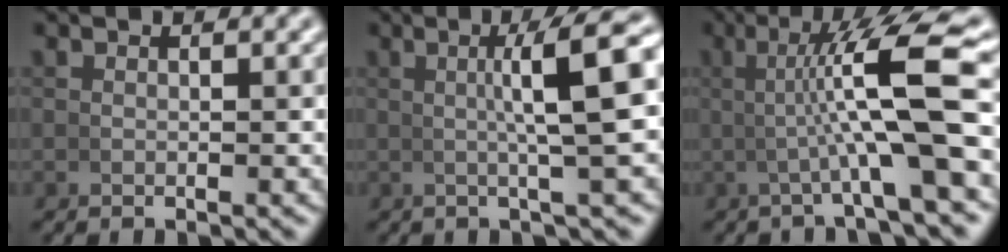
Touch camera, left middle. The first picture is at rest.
{"total": 5.6, "force": [0.9, 0.3, 5.6], "torque": [-0.080, 0.017, 0.009]}
{"total": 6.5, "force": [1.3, -0.1, 6.4], "torque": [-0.095, 0.020, 0.013]}